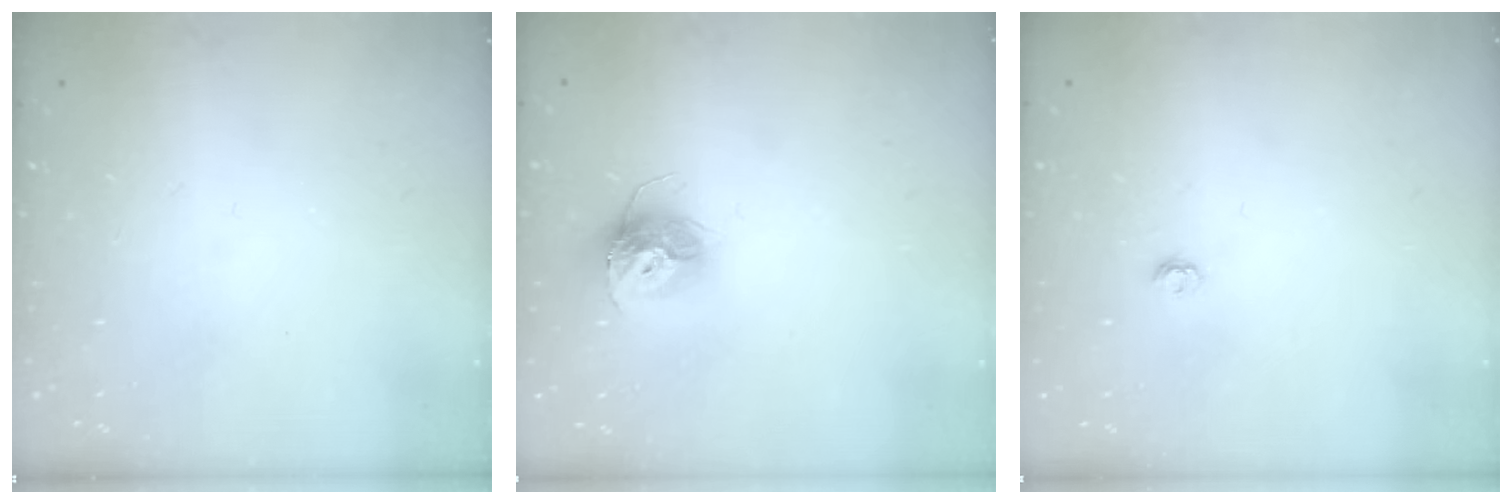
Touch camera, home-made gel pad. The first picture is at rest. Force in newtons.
{"total": 11.3, "press": 11.3, "slide": 1.0}
{"total": 2.9, "press": 2.9, "slide": 0.4}